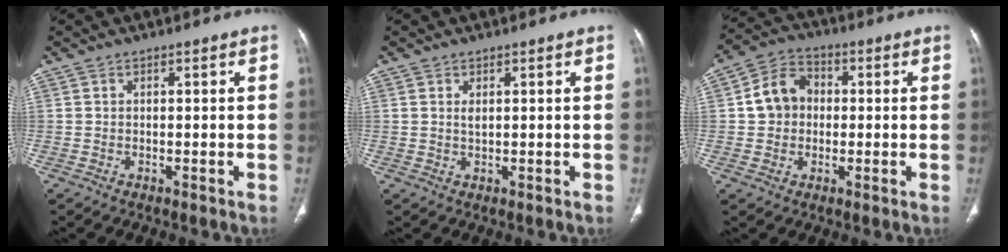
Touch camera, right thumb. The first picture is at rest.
{"total": 1.2, "force": [0.5, 0.5, 1.0], "torque": [-0.017, -0.003, 0.010]}
{"total": 8.2, "force": [0.3, 7.0, 4.3], "torque": [-0.057, 0.020, -0.005]}